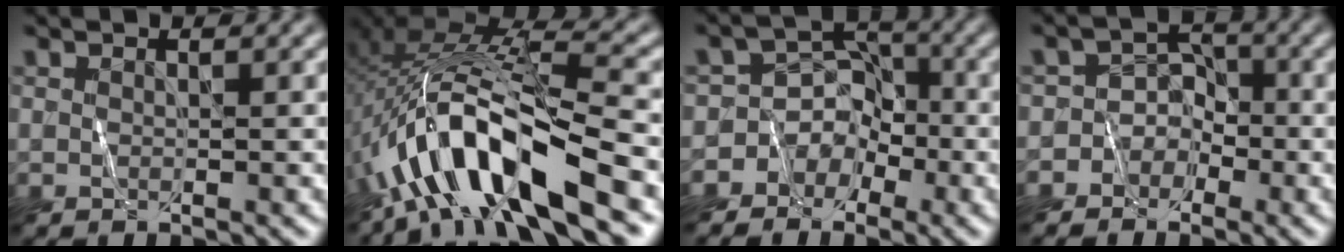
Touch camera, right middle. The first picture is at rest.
{"total": 11.6, "force": [-5.2, 3.2, 9.9], "torque": [-0.196, 0.014, -0.091]}
{"total": 5.1, "force": [-3.3, 3.9, 0.2], "torque": [0.038, 0.015, -0.073]}
{"total": 2.8, "force": [-2.0, 2.0, -0.2], "torque": [0.038, 0.015, -0.049]}